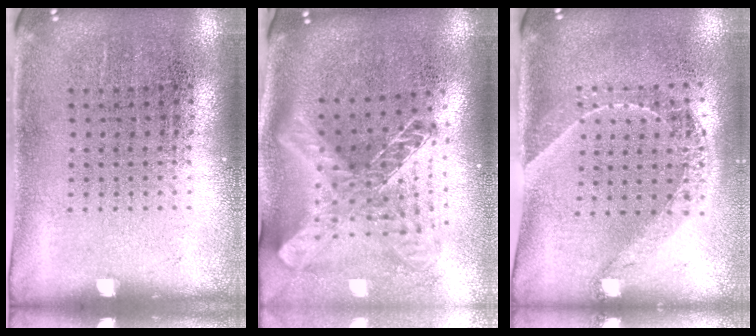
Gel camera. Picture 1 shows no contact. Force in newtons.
{"total": 2.2, "press": 1.7, "slide": 1.4}
{"total": 1.6, "press": 1.3, "slide": 0.9}